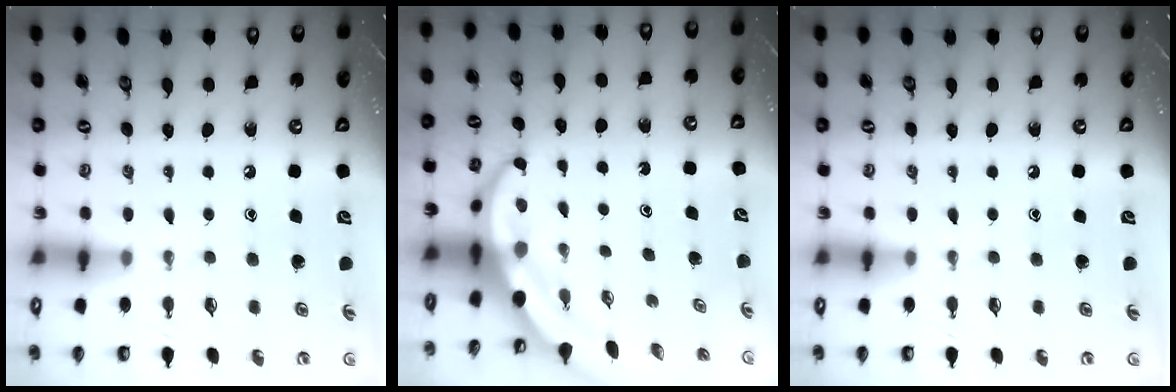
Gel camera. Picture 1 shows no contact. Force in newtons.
{"total": 6.2, "press": 6.1, "slide": 1.4}
{"total": 0.0}